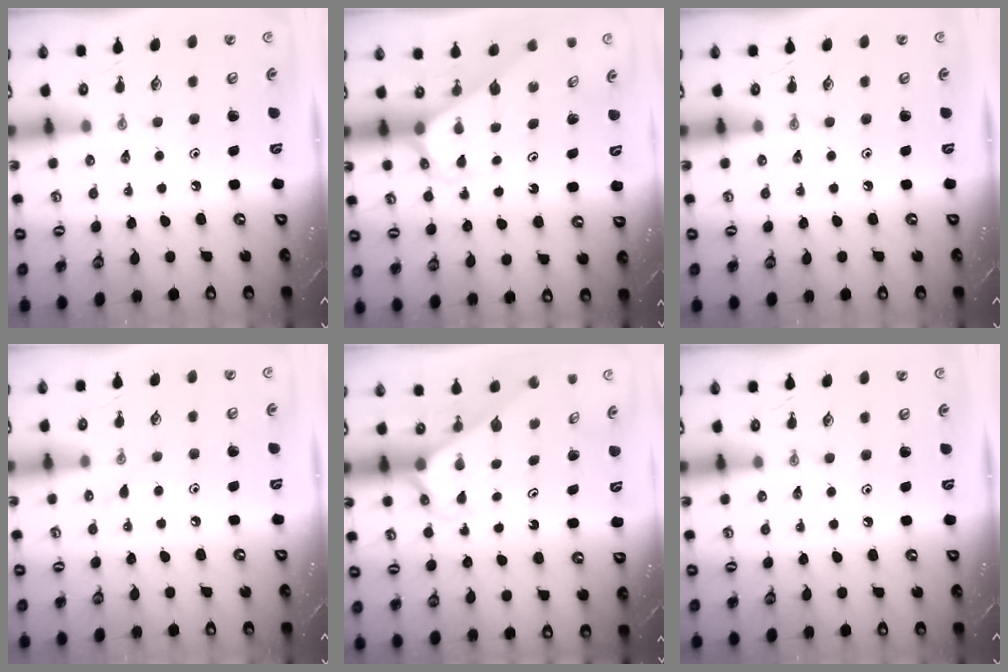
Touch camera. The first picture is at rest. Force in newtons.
{"total": 3.2, "press": 3.2, "slide": 0.2}
{"total": 0.0}
{"total": 5.2, "press": 5.2, "slide": 0.6}
{"total": 2.6, "press": 2.6, "slide": 0.2}
{"total": 0.0}